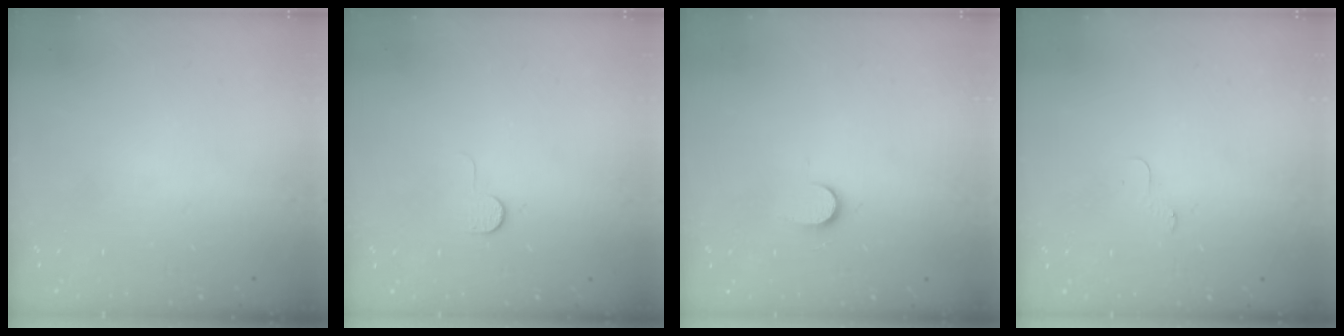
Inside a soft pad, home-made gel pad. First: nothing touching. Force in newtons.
{"total": 5.7, "press": 5.7, "slide": 0.6}
{"total": 6.6, "press": 6.5, "slide": 0.7}
{"total": 3.5, "press": 3.5, "slide": 0.3}